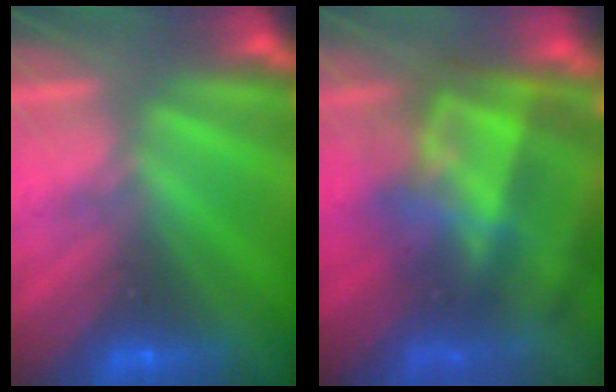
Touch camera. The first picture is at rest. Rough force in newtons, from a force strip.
{"total": 8.3}